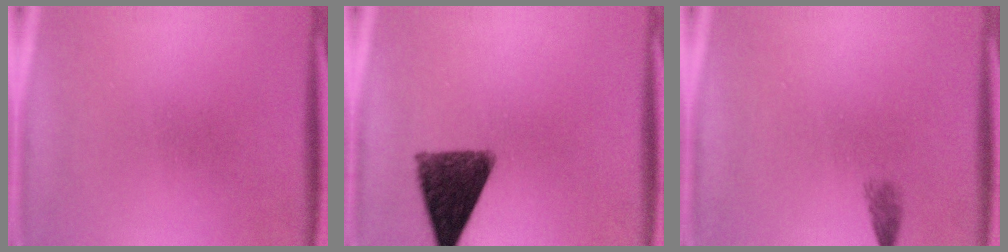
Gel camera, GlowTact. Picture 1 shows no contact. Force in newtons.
{"total": 11.5}
{"total": 1.3}